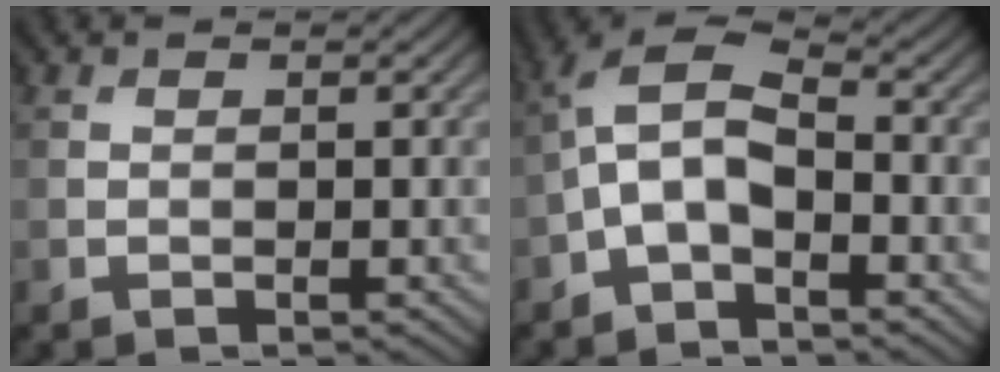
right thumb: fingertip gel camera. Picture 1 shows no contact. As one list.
[{"total": 7.1, "force": [-2.0, 3.7, 5.8], "torque": [-0.121, 0.018, -0.052]}]